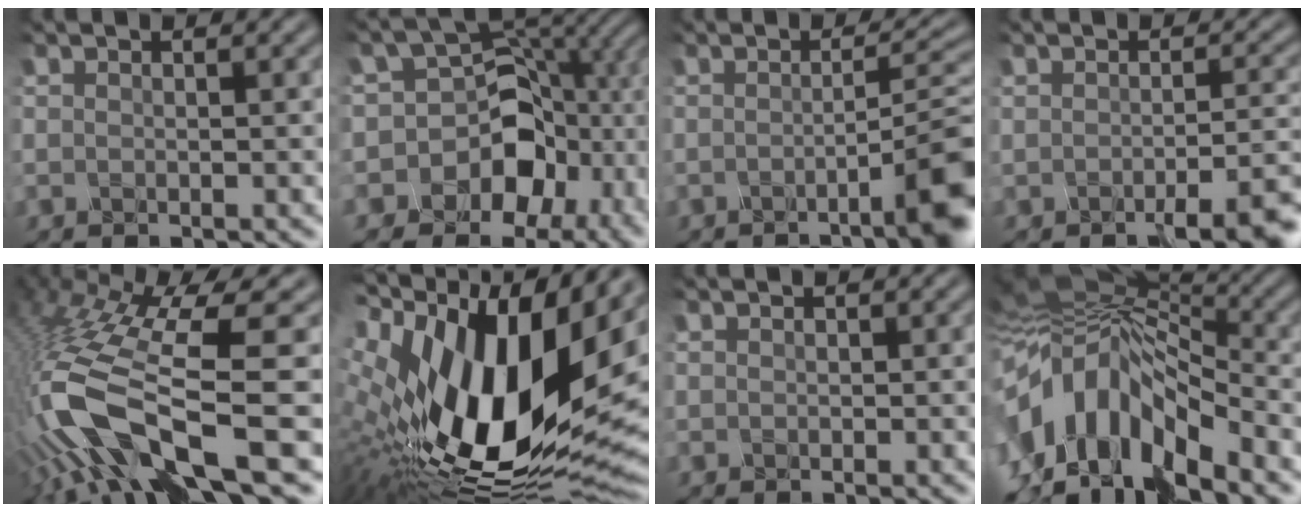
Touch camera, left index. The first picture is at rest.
{"total": 11.9, "force": [-3.9, 9.8, 5.7], "torque": [-0.078, 0.014, -0.072]}
{"total": 6.5, "force": [-2.3, 1.2, 5.9], "torque": [-0.055, 0.020, -0.045]}
{"total": 4.0, "force": [-2.5, 1.1, 3.0], "torque": [-0.035, 0.001, -0.038]}
{"total": 11.9, "force": [-3.6, 3.7, 10.8], "torque": [-0.233, 0.007, -0.054]}
{"total": 18.1, "force": [4.4, 10.3, 14.2], "torque": [-0.301, 0.009, 0.073]}
{"total": 0.0}
{"total": 10.7, "force": [-4.9, 6.3, 7.2], "torque": [-0.136, 0.019, -0.103]}